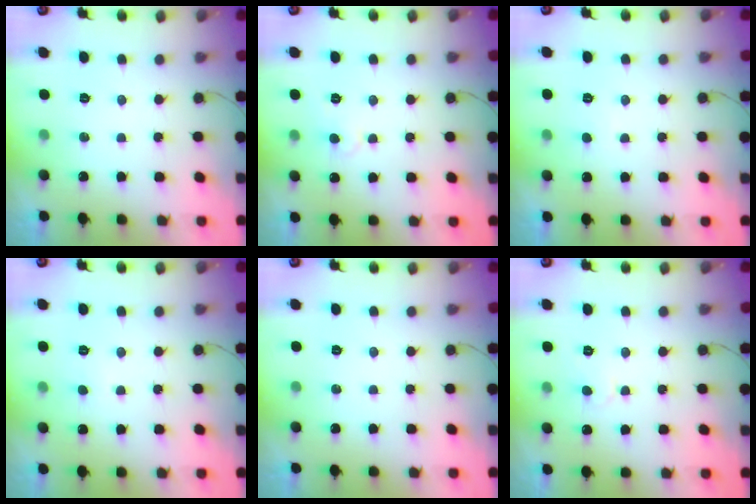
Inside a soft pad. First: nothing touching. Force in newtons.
{"total": 3.8, "press": 3.8, "slide": 0.5}
{"total": 2.3, "press": 2.3, "slide": 0.3}
{"total": 2.8, "press": 2.7, "slide": 0.4}
{"total": 0.0}
{"total": 4.4, "press": 4.4, "slide": 0.3}